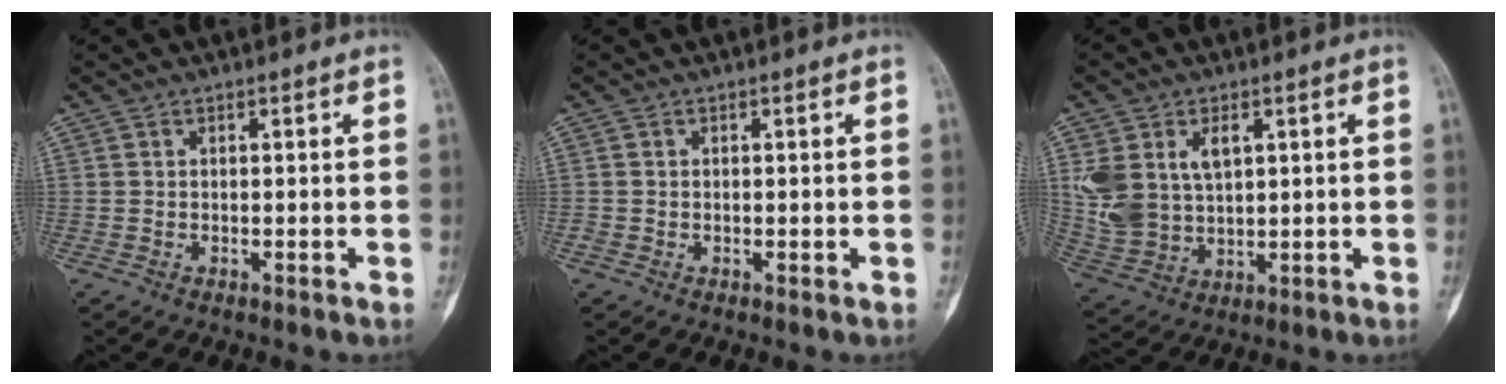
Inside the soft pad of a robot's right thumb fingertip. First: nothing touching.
{"total": 0.5, "force": [-0.1, 0.5, 0.1], "torque": [0.005, 0.005, -0.002]}
{"total": 11.2, "force": [3.1, 7.4, 7.8], "torque": [-0.151, -0.003, 0.078]}